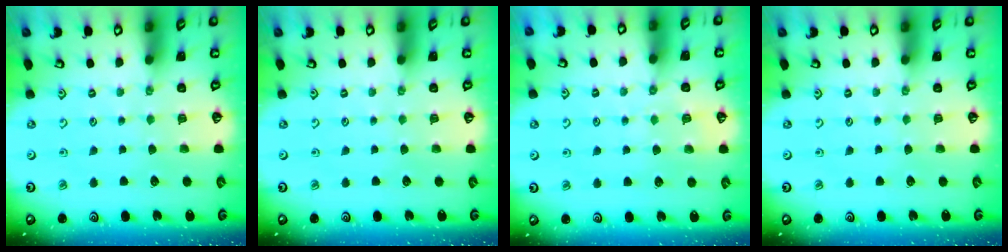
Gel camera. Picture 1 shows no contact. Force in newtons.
{"total": 0.0}
{"total": 4.8, "press": 4.8, "slide": 0.7}
{"total": 0.0}